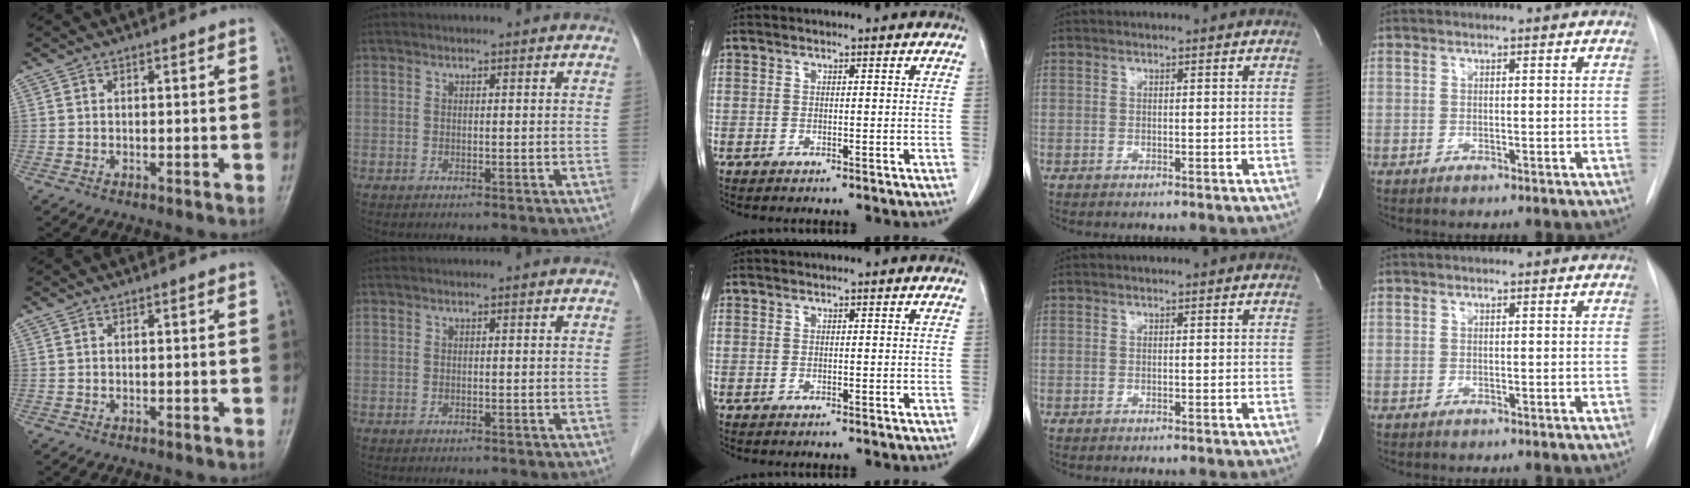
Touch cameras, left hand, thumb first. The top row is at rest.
{}